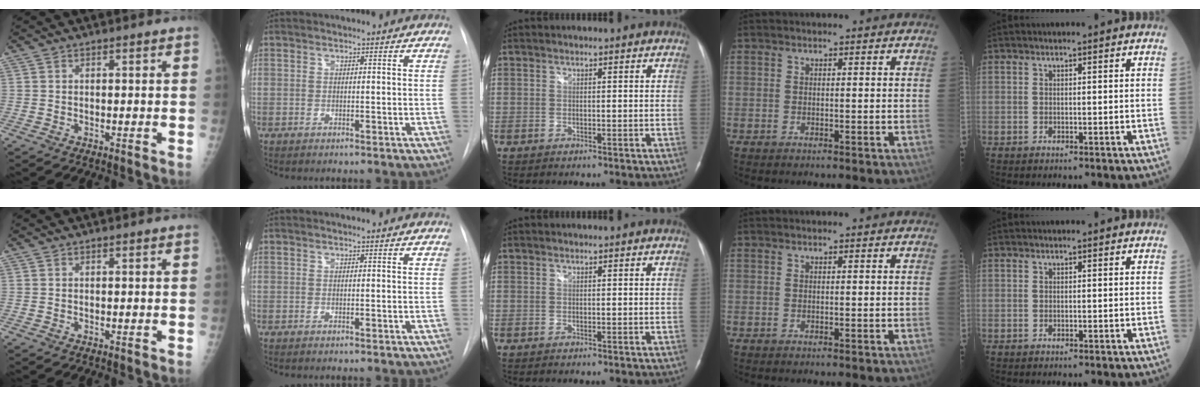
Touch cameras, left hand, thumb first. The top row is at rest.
{"index": {"total": 0.8, "force": [-0.7, -0.1, -0.1], "torque": [0.002, -0.006, -0.011]}}